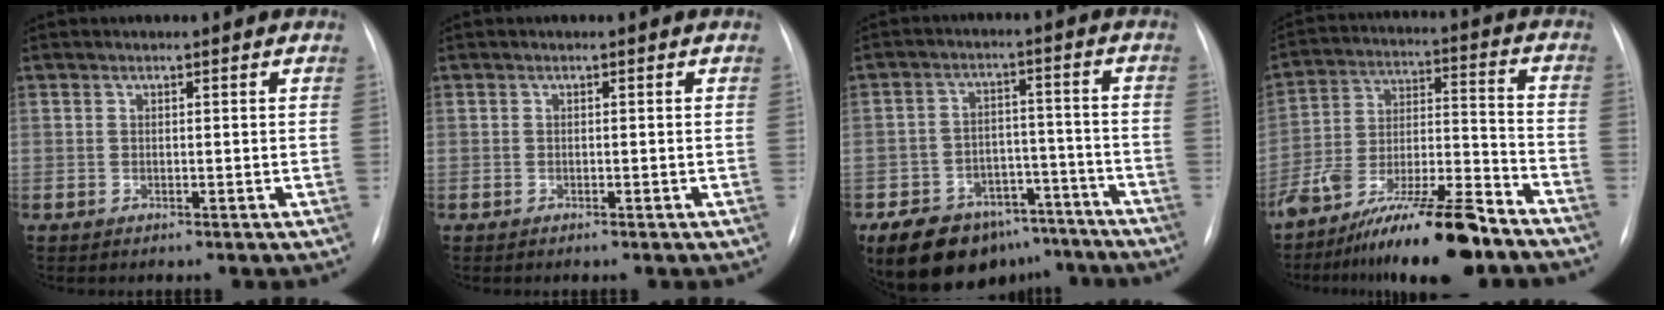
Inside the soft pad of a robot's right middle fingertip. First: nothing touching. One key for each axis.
{"total": 0.5, "fx": -0.3, "fy": 0.0, "fz": 0.4, "tx": -0.008, "ty": -0.001, "tz": -0.005}
{"total": 14.8, "fx": -11.1, "fy": 8.0, "fz": 5.6, "tx": -0.081, "ty": 0.029, "tz": -0.162}
{"total": 17.9, "fx": -13.8, "fy": 2.2, "fz": 11.2, "tx": -0.183, "ty": 0.003, "tz": -0.238}